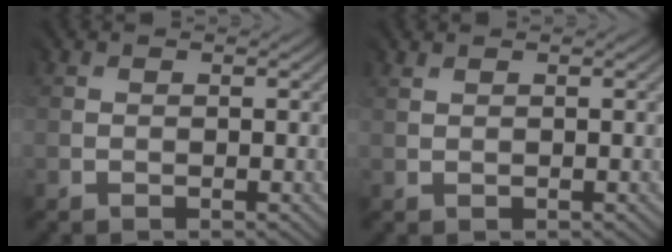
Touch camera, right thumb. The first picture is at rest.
{"total": 0.9, "force": [0.9, 0.1, 0.0], "torque": [-0.002, 0.003, 0.020]}